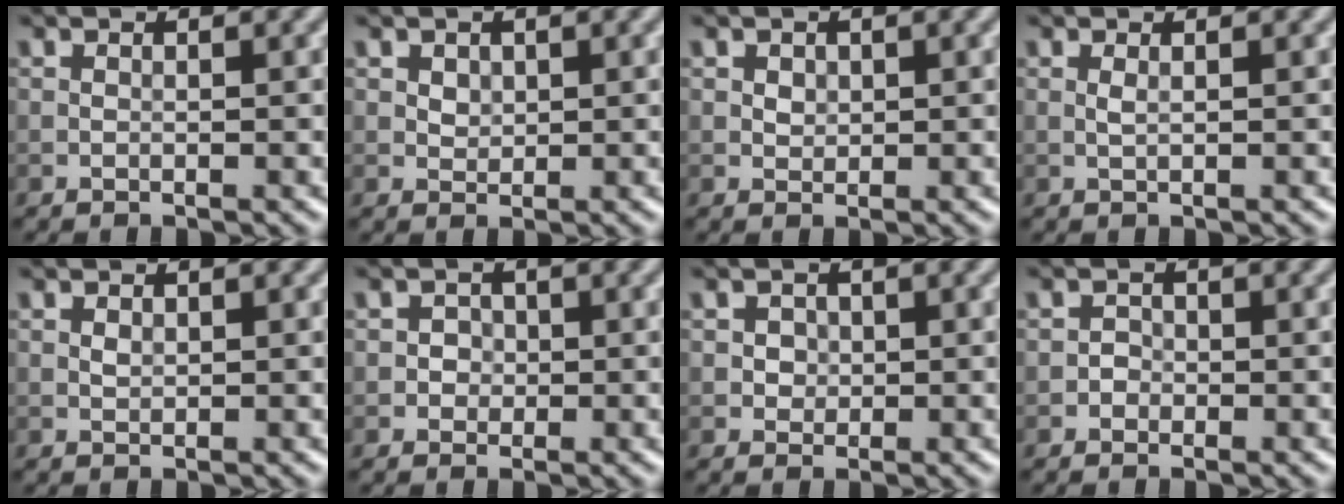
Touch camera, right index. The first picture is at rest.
{"total": 1.0, "force": [0.5, 0.8, 0.4], "torque": [-0.007, -0.002, 0.011]}
{"total": 0.9, "force": [0.3, 0.7, 0.3], "torque": [-0.006, -0.002, 0.007]}
{"total": 0.5, "force": [0.2, 0.1, 0.5], "torque": [-0.013, 0.001, 0.004]}
{"total": 0.6, "force": [0.2, 0.4, 0.4], "torque": [-0.008, 0.001, 0.004]}
{"total": 1.2, "force": [-0.1, 1.2, 0.3], "torque": [0.013, 0.001, -0.005]}
{"total": 1.3, "force": [0.2, 1.2, 0.4], "torque": [0.000, 0.000, 0.010]}
{"total": 0.9, "force": [-0.4, 0.8, 0.1], "torque": [0.005, 0.001, -0.008]}